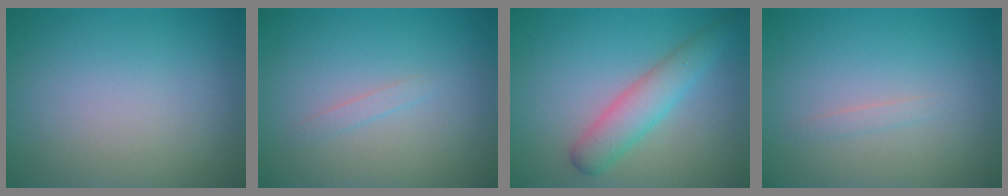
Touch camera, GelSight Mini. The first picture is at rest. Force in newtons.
{"total": 0.8, "press": 0.8, "slide": 0.0}
{"total": 3.8, "press": 3.8, "slide": 0.1}
{"total": 0.7, "press": 0.7, "slide": 0.1}